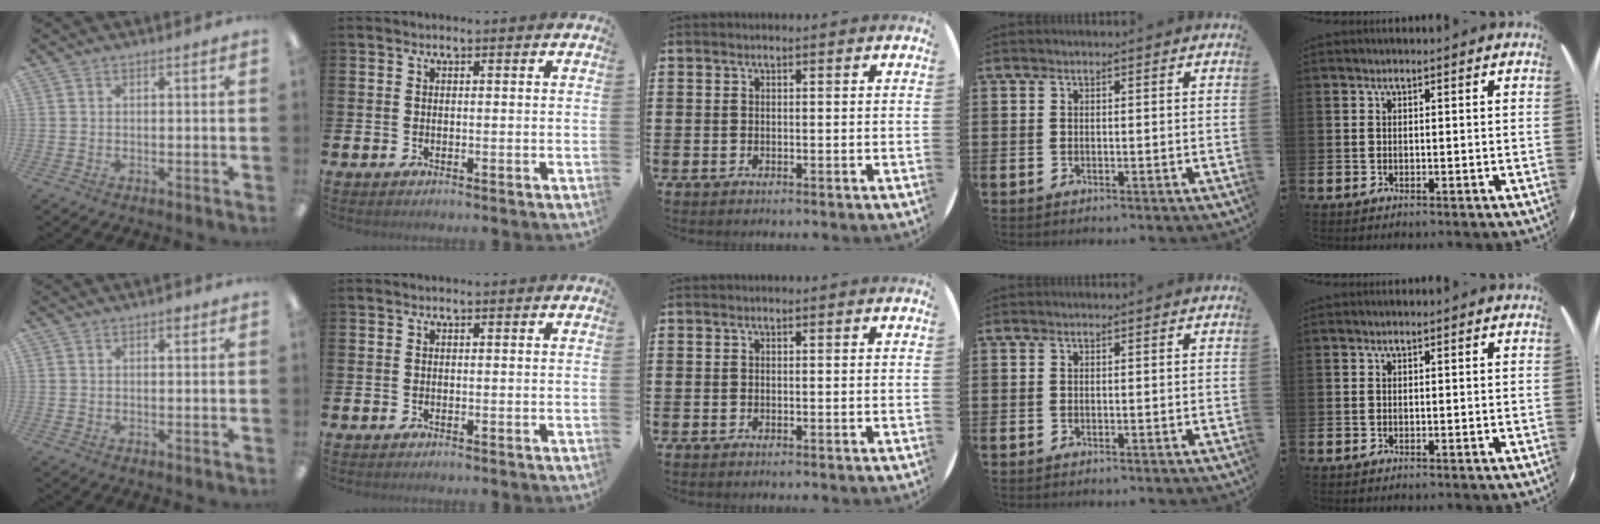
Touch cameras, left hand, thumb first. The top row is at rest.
{"thumb": {"total": 1.5, "force": [0.8, 0.6, 1.0], "torque": [-0.006, -0.003, 0.010]}}